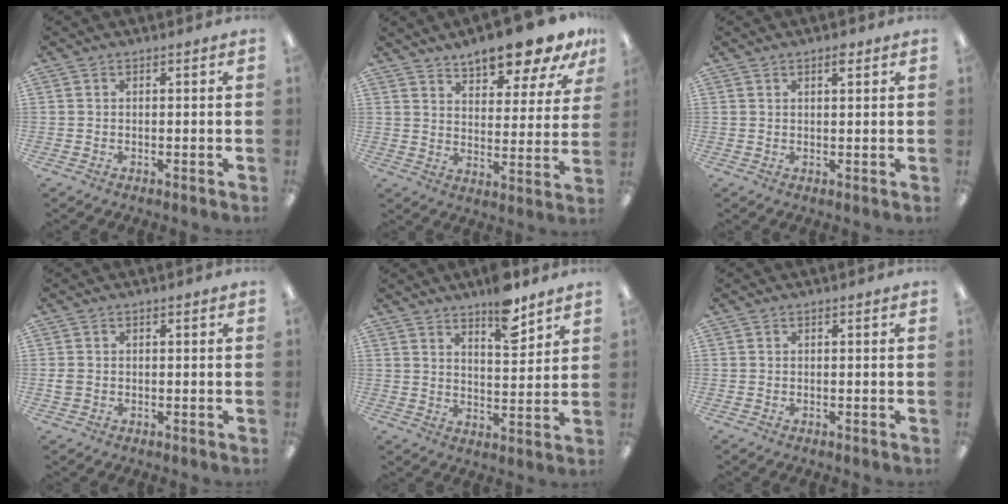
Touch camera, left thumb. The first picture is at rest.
{"total": 12.4, "force": [10.8, 2.9, 5.4], "torque": [-0.067, -0.080, 0.187]}
{"total": 2.1, "force": [1.5, 0.6, 1.4], "torque": [-0.021, -0.002, 0.025]}
{"total": 1.7, "force": [-0.1, 1.4, 1.0], "torque": [-0.018, 0.004, -0.003]}
{"total": 9.7, "force": [7.5, 3.3, 5.2], "torque": [-0.059, -0.049, 0.126]}
{"total": 0.0}